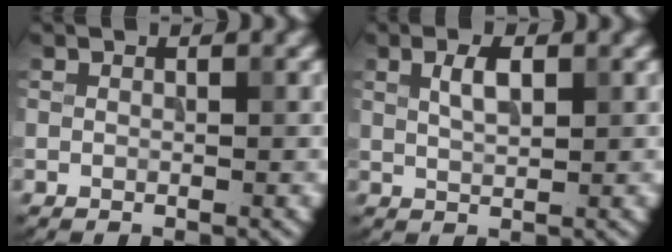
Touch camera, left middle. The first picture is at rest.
{"total": 2.2, "force": [0.9, 0.9, 1.8], "torque": [-0.038, 0.002, 0.018]}